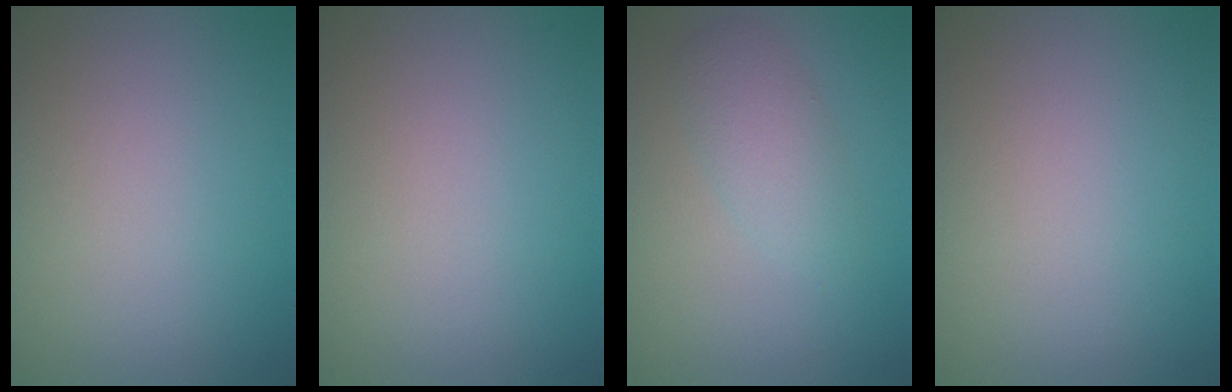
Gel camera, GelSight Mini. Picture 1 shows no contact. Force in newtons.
{"total": 0.0}
{"total": 2.5, "press": 2.5, "slide": 0.1}
{"total": 0.0}